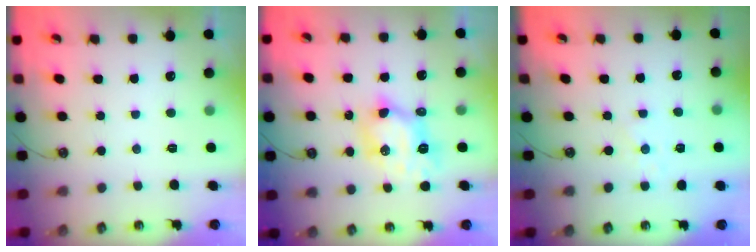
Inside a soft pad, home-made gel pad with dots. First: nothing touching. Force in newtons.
{"total": 7.2, "press": 7.2, "slide": 0.6}
{"total": 2.8, "press": 2.8, "slide": 0.3}